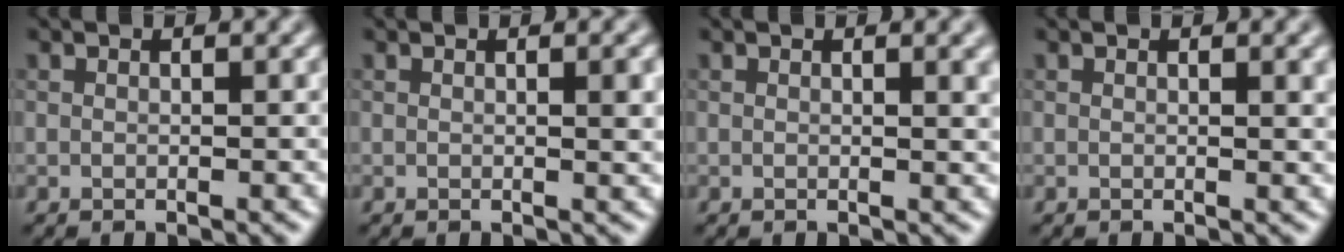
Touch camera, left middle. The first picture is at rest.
{"total": 2.1, "force": [0.3, 0.5, 2.0], "torque": [-0.022, 0.001, 0.002]}
{"total": 2.3, "force": [0.7, 0.7, 2.0], "torque": [-0.016, 0.004, 0.007]}
{"total": 1.7, "force": [0.5, 0.5, 1.6], "torque": [-0.014, 0.002, 0.005]}